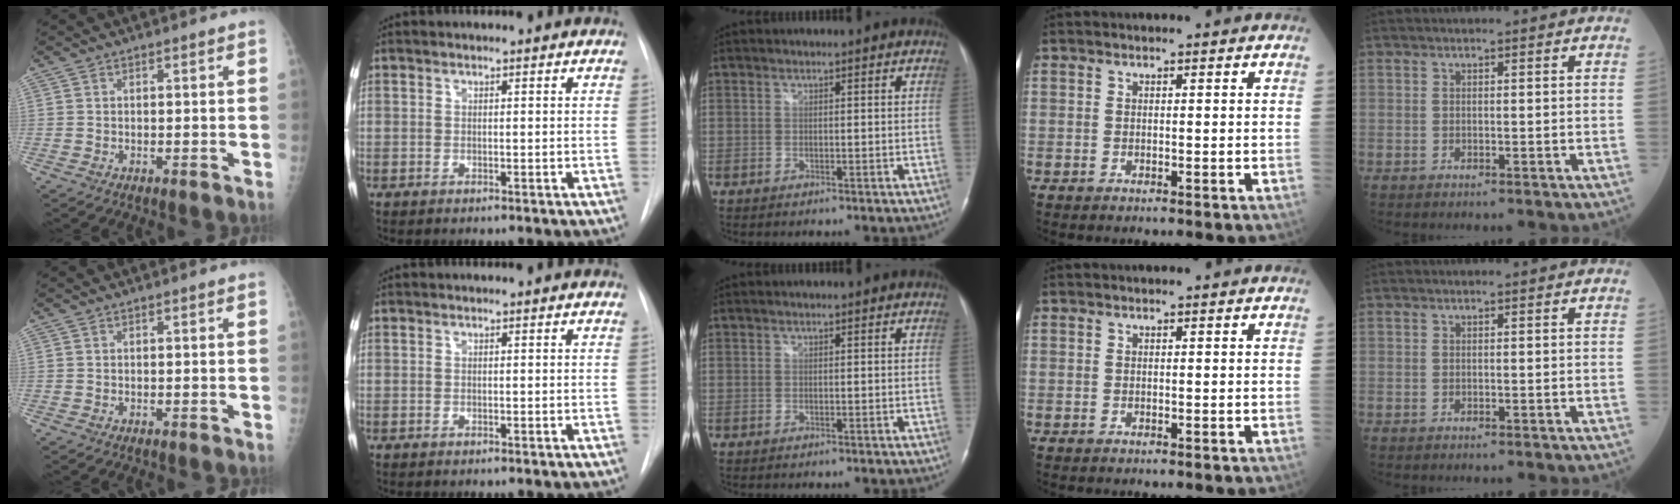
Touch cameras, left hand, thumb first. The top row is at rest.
{}